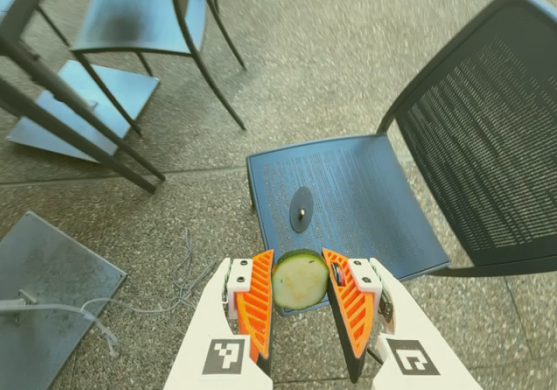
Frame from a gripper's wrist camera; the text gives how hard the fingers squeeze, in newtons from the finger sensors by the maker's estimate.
{"total": 11.7, "left": 11.6, "right": 11.8}